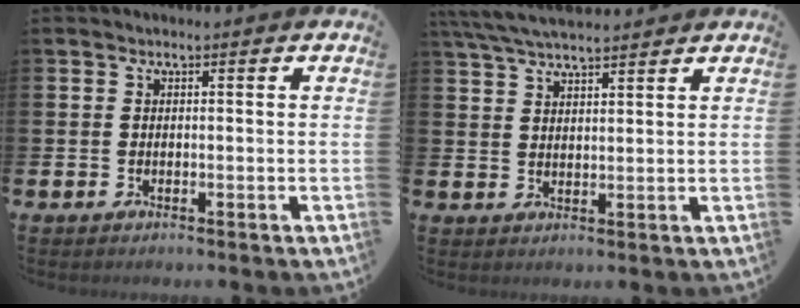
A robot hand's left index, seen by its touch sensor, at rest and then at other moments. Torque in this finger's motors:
{"motor_torque": [1.08, -1.05, 0.19, 0.17]}